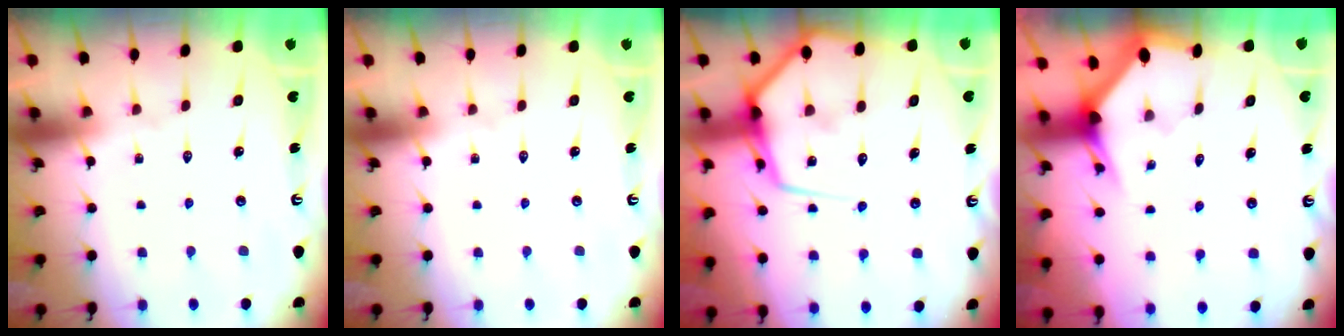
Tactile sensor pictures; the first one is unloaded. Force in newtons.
{"total": 0.0}
{"total": 12.8, "press": 12.7, "slide": 1.2}
{"total": 2.8, "press": 2.8, "slide": 0.1}